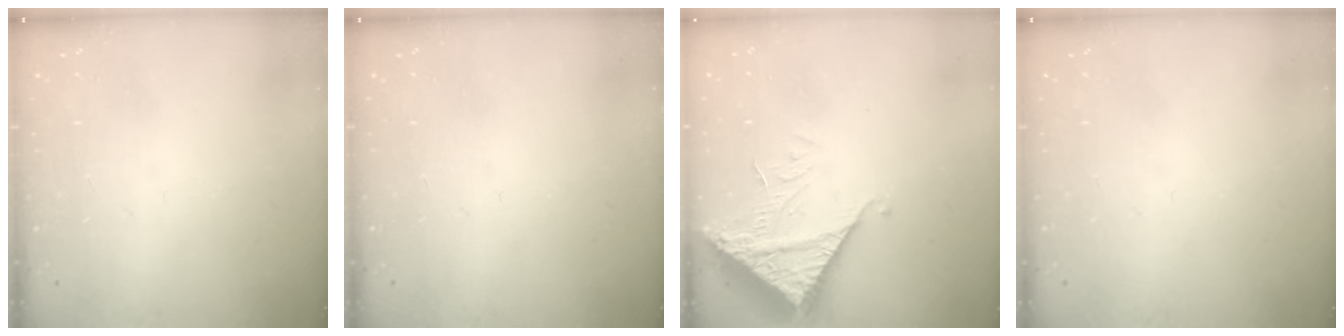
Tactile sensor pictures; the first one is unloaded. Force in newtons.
{"total": 0.0}
{"total": 9.1, "press": 9.1, "slide": 0.9}
{"total": 0.0}